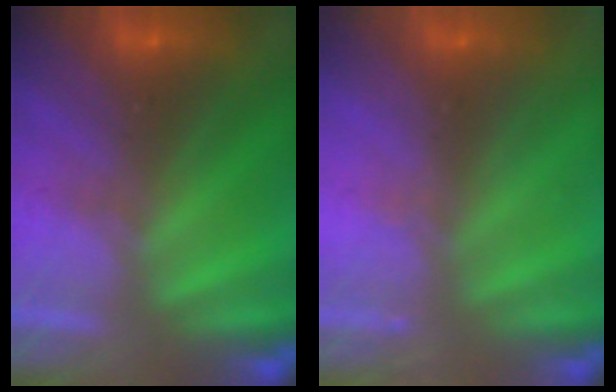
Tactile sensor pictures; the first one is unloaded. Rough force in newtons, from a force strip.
{"total": 2.2}